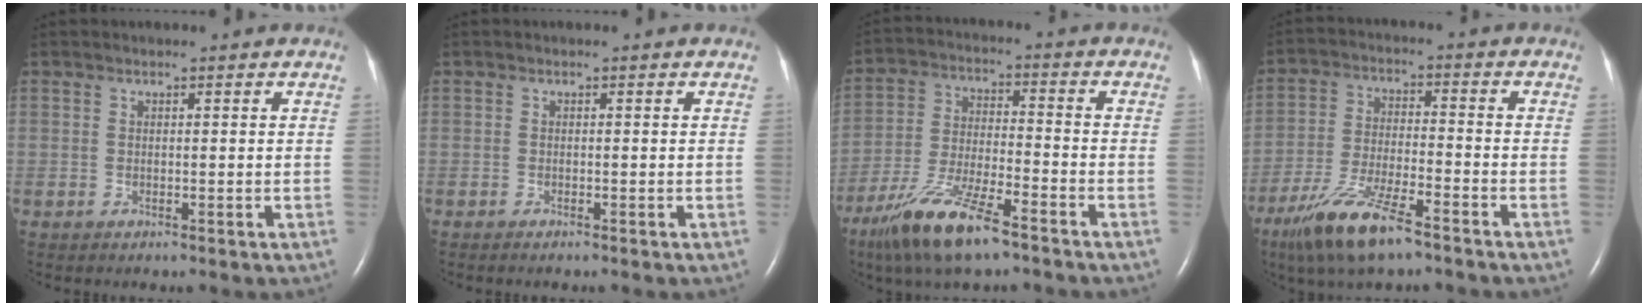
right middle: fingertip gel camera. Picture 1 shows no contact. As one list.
[{"total": 0.7, "force": [-0.5, 0.0, 0.4], "torque": [-0.010, -0.001, -0.008]}, {"total": 12.8, "force": [-8.7, 2.2, 9.1], "torque": [-0.189, -0.025, -0.160]}, {"total": 11.5, "force": [-7.9, 2.0, 8.1], "torque": [-0.169, -0.026, -0.145]}]